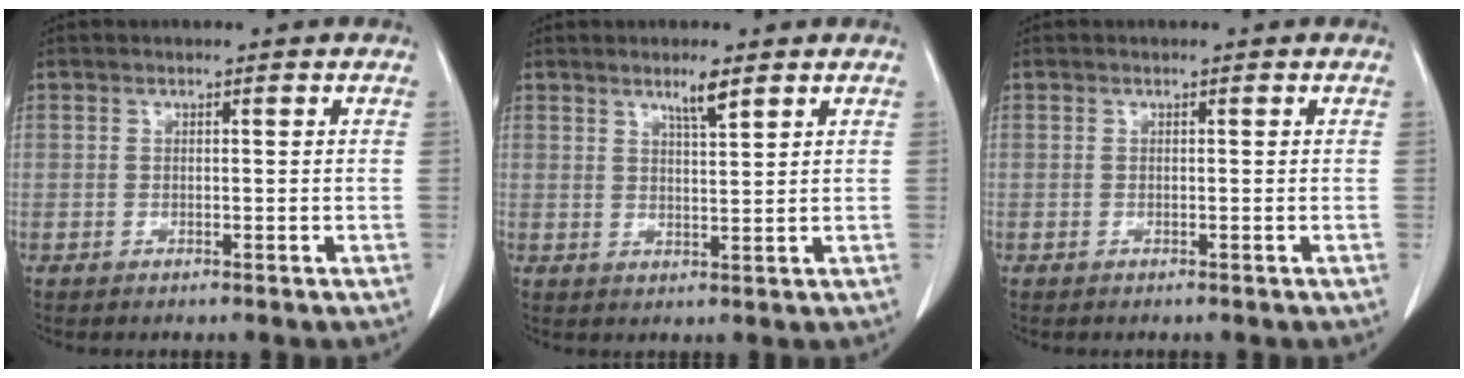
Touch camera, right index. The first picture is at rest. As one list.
[{"total": 3.2, "force": [2.2, 0.1, 2.3], "torque": [-0.045, -0.003, 0.040]}, {"total": 0.0}]